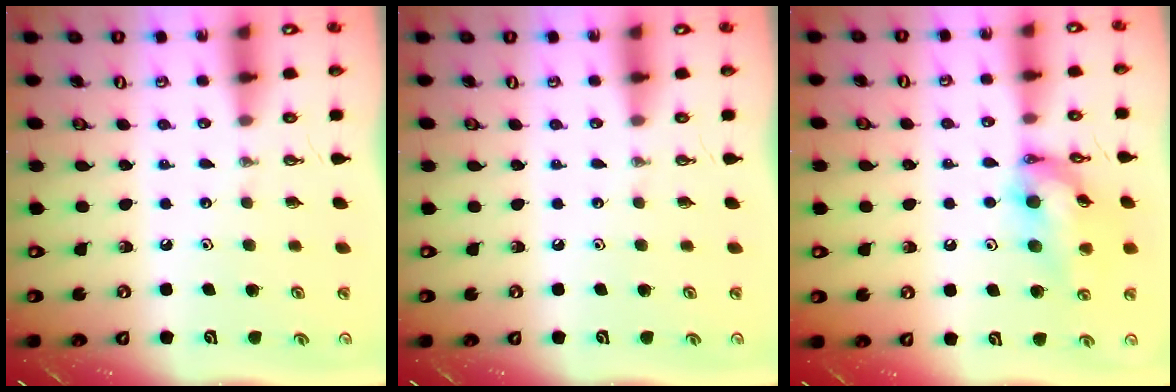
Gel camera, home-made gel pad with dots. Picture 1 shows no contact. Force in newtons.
{"total": 0.0}
{"total": 15.1, "press": 15.0, "slide": 1.5}